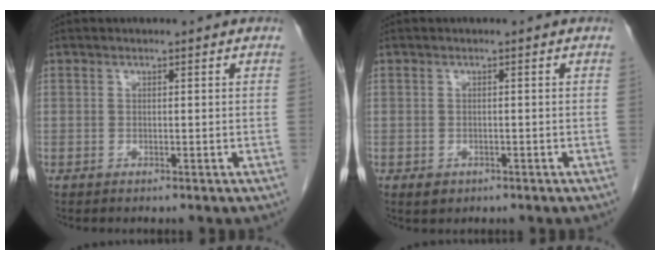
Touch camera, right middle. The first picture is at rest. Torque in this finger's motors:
{"motor_torque": [0.38, -0.14, 0.00, 0.01]}